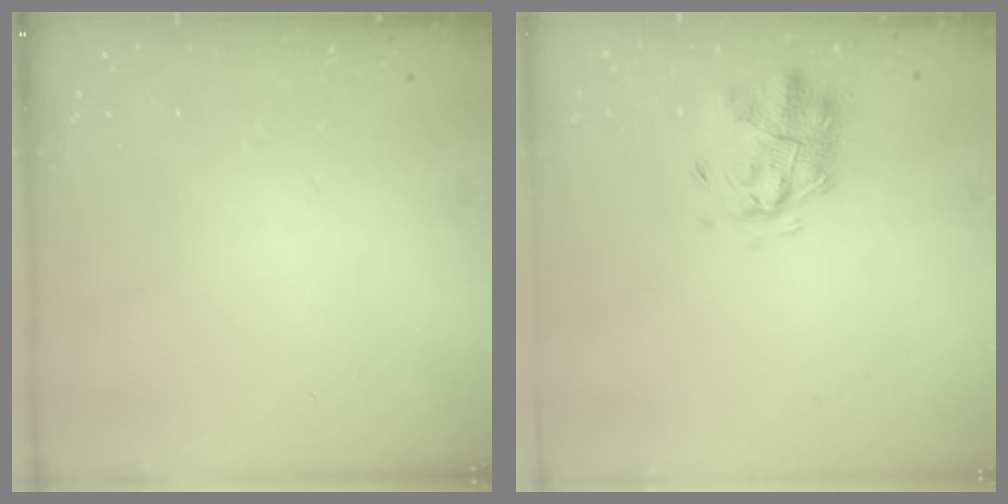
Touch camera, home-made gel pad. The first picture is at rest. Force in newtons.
{"total": 2.6, "press": 2.4, "slide": 0.9}